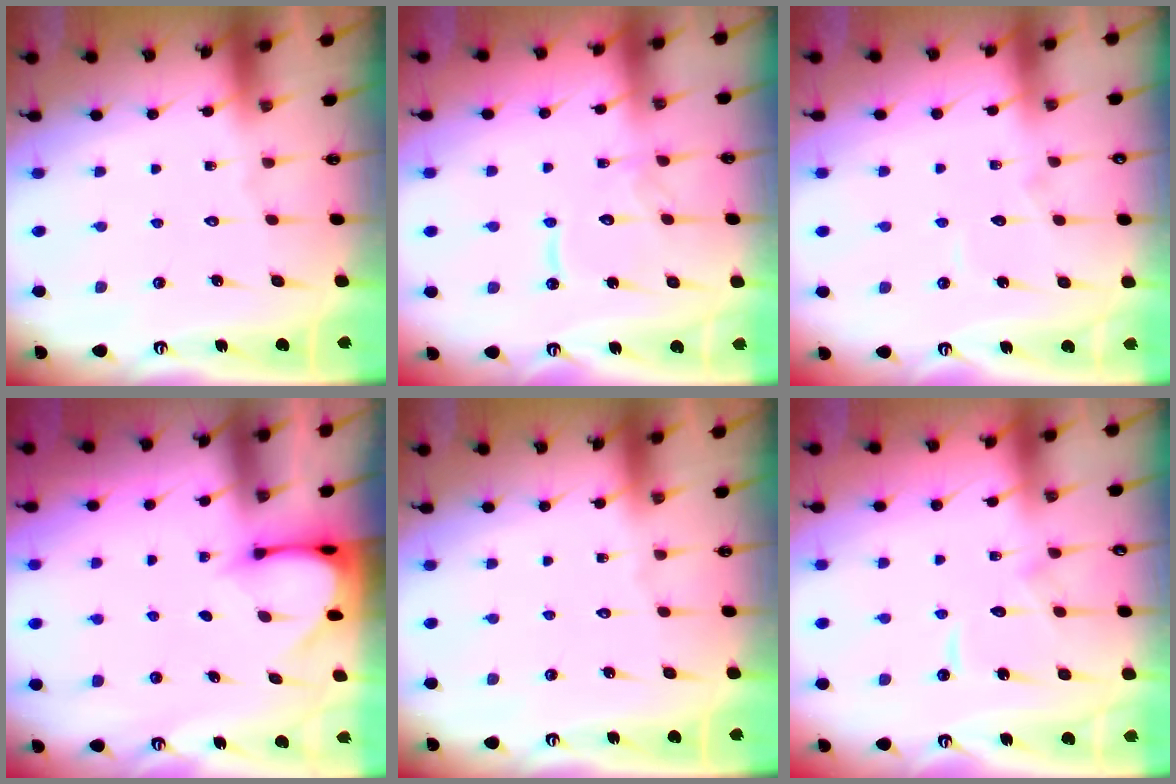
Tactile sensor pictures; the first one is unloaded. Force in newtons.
{"total": 10.1, "press": 10.1, "slide": 0.8}
{"total": 4.7, "press": 4.6, "slide": 0.4}
{"total": 3.4, "press": 3.4, "slide": 0.3}
{"total": 0.0}
{"total": 7.2, "press": 7.2, "slide": 0.7}